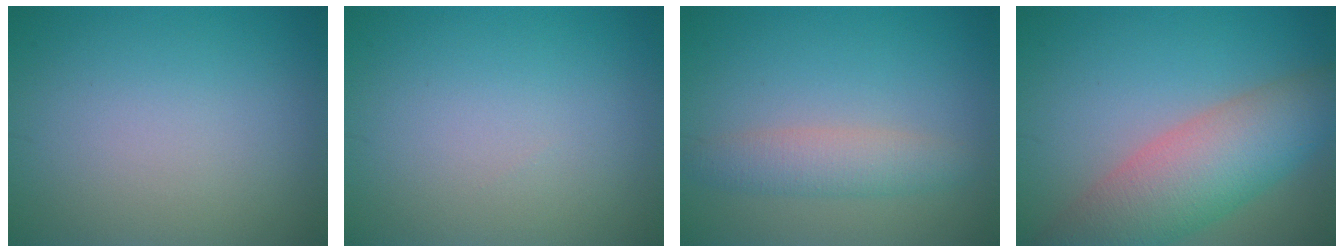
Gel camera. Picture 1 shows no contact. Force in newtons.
{"total": 0.0}
{"total": 3.0, "press": 3.0, "slide": 0.0}
{"total": 8.2, "press": 8.2, "slide": 0.2}